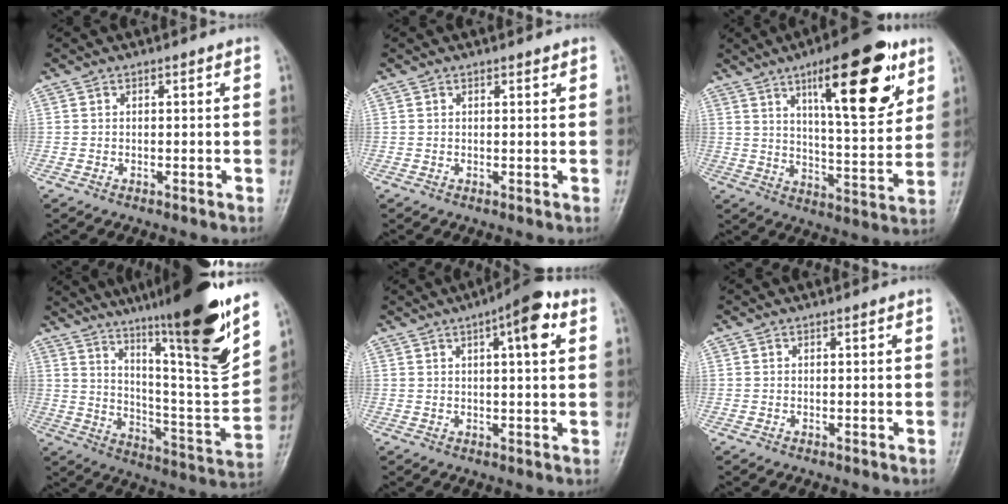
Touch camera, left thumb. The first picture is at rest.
{"total": 0.9, "force": [0.6, 0.3, 0.6], "torque": [-0.008, -0.002, 0.008]}
{"total": 19.5, "force": [10.1, 6.3, 15.5], "torque": [-0.190, -0.047, 0.152]}
{"total": 25.2, "force": [16.7, 2.7, 18.7], "torque": [-0.263, -0.076, 0.270]}
{"total": 8.3, "force": [3.2, 2.3, 7.3], "torque": [-0.096, 0.005, 0.040]}
{"total": 0.0}